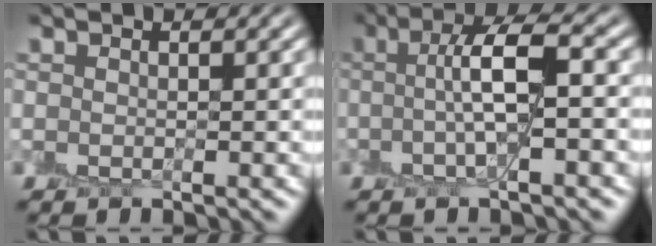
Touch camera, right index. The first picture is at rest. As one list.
[{"total": 4.8, "force": [0.0, 0.8, 4.7], "torque": [-0.088, 0.019, -0.009]}]